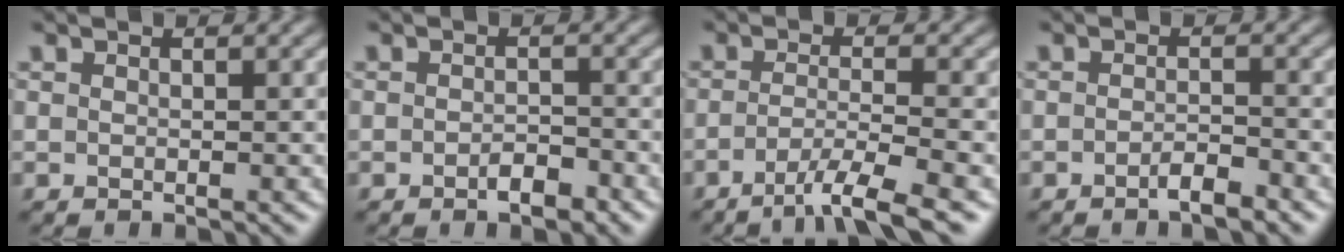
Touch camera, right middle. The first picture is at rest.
{"total": 1.9, "force": [-1.1, 0.7, 1.3], "torque": [-0.019, 0.001, -0.019]}
{"total": 4.9, "force": [-2.8, 0.9, 3.9], "torque": [-0.058, -0.005, -0.054]}
{"total": 1.9, "force": [-1.3, 0.4, 1.4], "torque": [-0.022, 0.003, -0.024]}